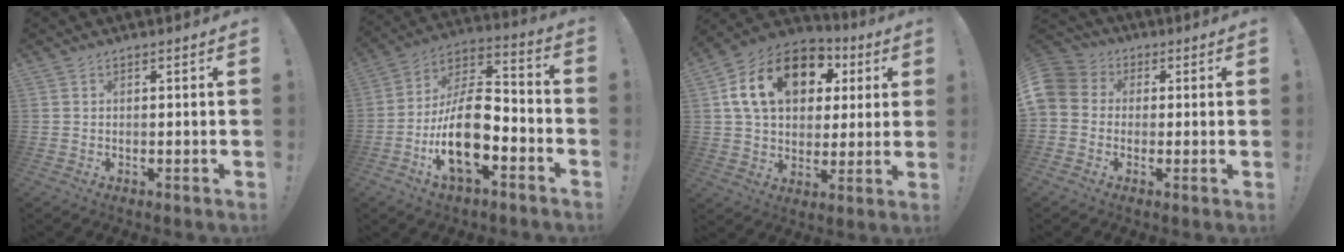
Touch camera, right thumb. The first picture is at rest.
{"total": 18.3, "force": [-6.4, 8.8, 14.8], "torque": [-0.276, 0.024, -0.104]}
{"total": 20.1, "force": [7.2, 13.6, 12.9], "torque": [-0.206, -0.009, 0.132]}
{"total": 6.7, "force": [-0.8, 6.1, 2.7], "torque": [-0.057, 0.018, -0.010]}